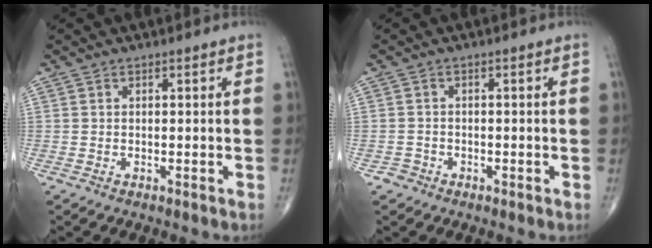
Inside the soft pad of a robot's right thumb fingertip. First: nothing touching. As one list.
[{"total": 1.5, "force": [-0.9, 1.2, -0.2], "torque": [0.014, 0.007, -0.022]}]